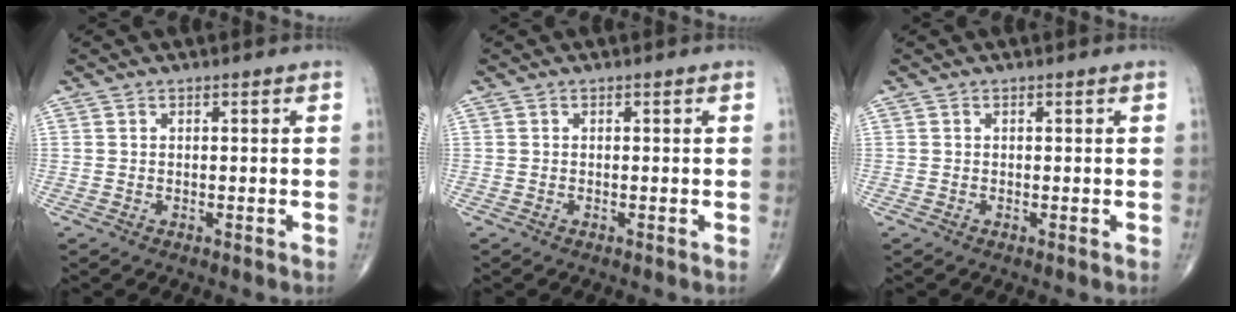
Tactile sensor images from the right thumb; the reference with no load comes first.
{"total": 0.0}
{"total": 0.0}